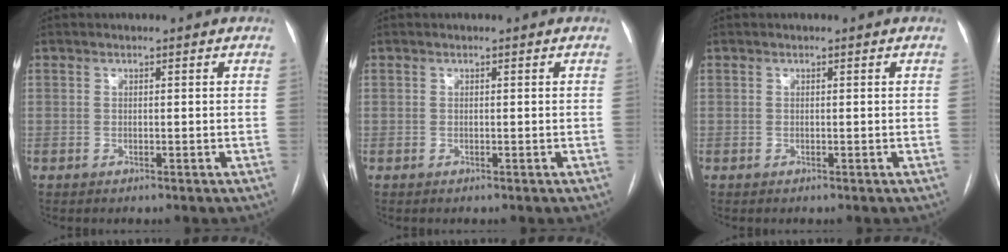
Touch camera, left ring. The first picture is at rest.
{"total": 0.0}
{"total": 0.0}